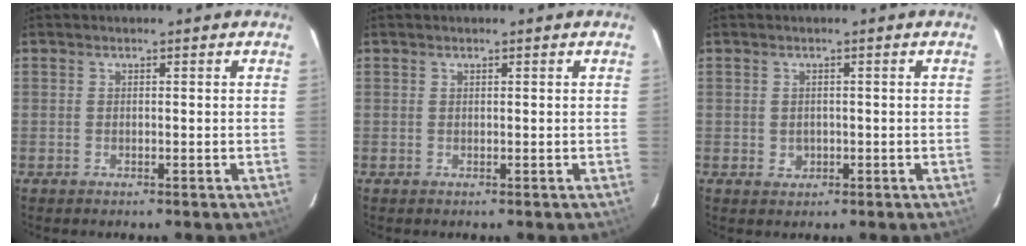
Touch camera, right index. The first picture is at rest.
{"total": 0.0}
{"total": 1.8, "force": [-0.3, 1.7, 0.5], "torque": [-0.006, 0.001, 0.001]}